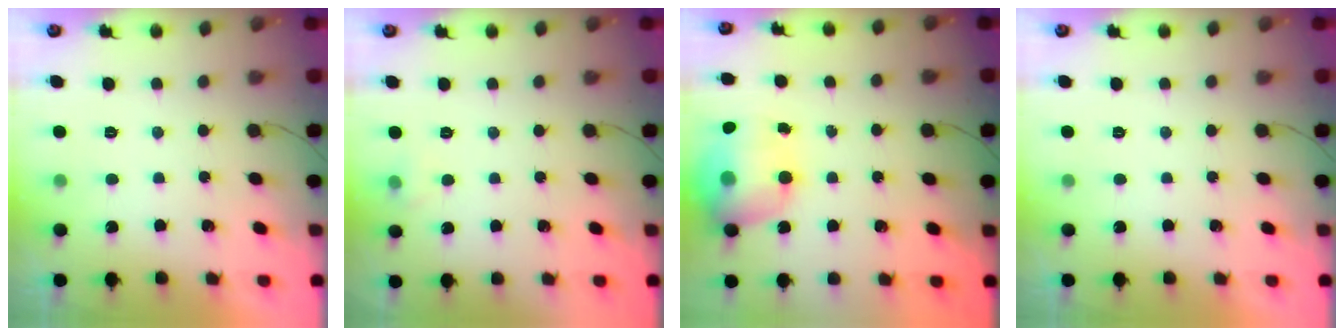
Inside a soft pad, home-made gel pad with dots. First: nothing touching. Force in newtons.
{"total": 5.8, "press": 3.2, "slide": 4.9}
{"total": 16.7, "press": 16.2, "slide": 3.8}
{"total": 0.0}